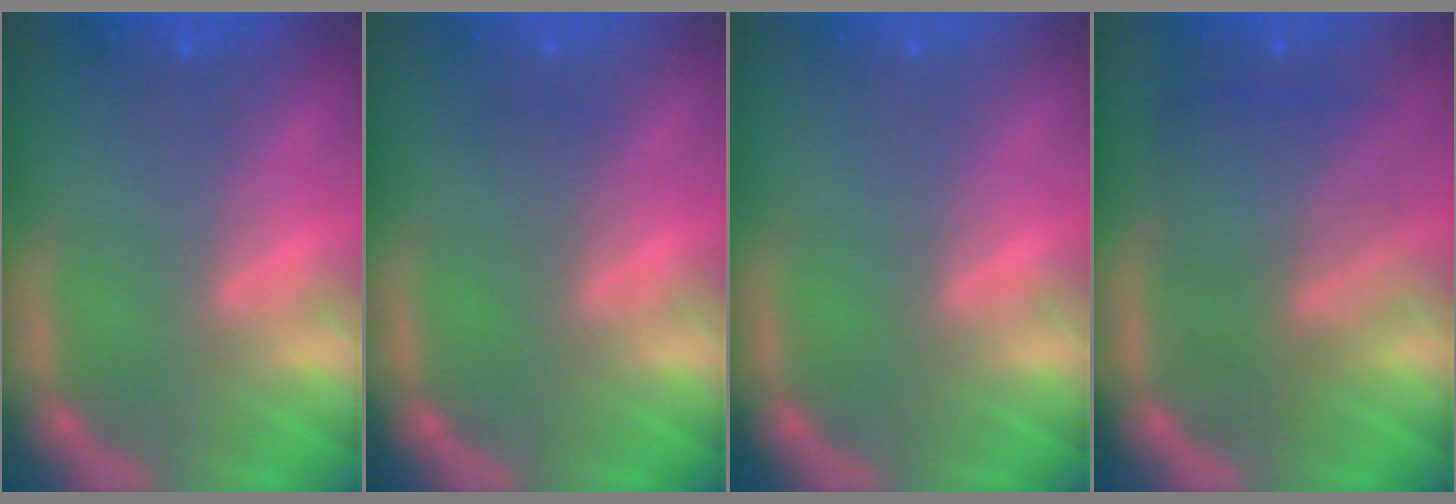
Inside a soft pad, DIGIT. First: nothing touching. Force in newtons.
{"total": 1.0}
{"total": 0.0}
{"total": 7.1}